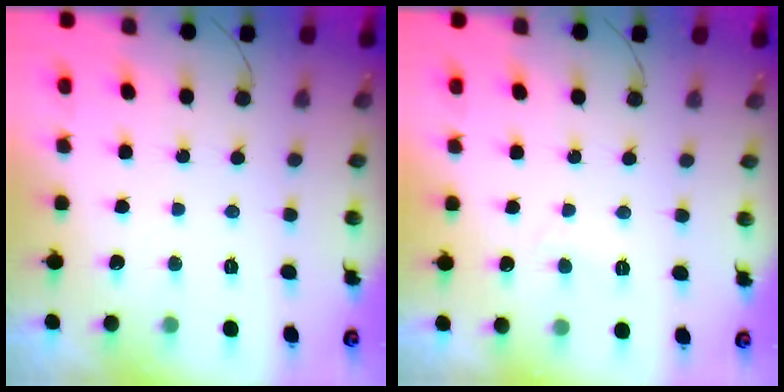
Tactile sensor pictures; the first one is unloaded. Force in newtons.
{"total": 2.0, "press": 1.9, "slide": 0.5}